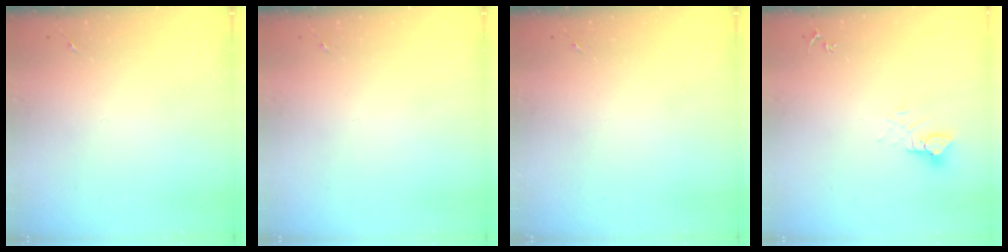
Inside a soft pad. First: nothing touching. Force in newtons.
{"total": 0.0}
{"total": 0.0}
{"total": 4.3, "press": 4.3, "slide": 0.3}